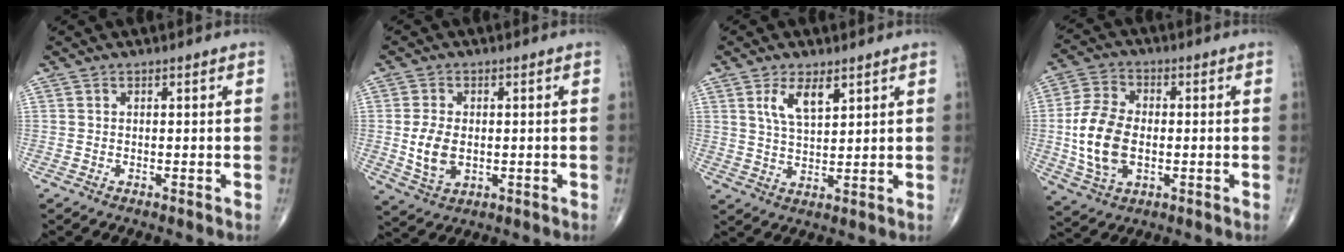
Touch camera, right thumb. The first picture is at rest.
{"total": 6.9, "force": [-0.3, 4.5, 5.2], "torque": [-0.097, -0.005, 0.003]}
{"total": 6.3, "force": [3.2, 2.7, 4.7], "torque": [-0.079, -0.019, 0.065]}
{"total": 12.4, "force": [-1.0, 7.8, 9.7], "torque": [-0.191, 0.006, -0.017]}